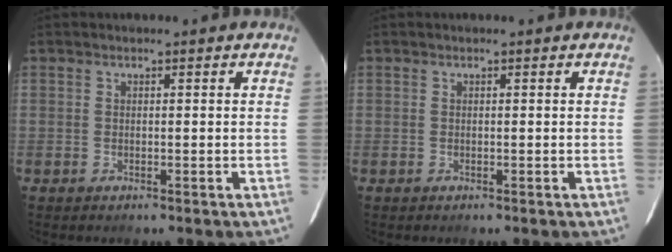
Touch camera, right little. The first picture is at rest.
{"total": 0.0}